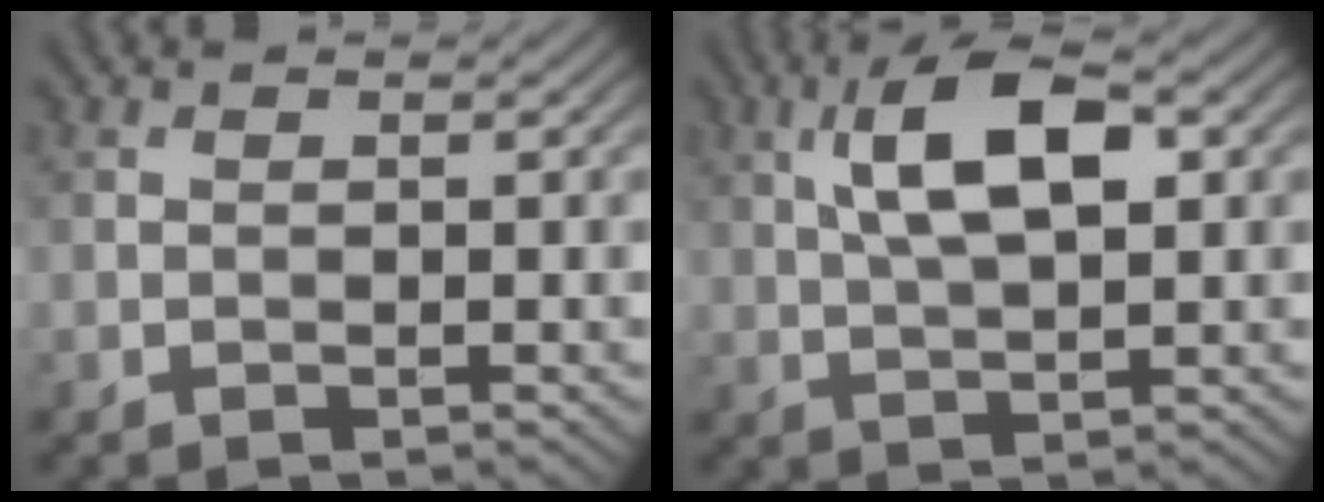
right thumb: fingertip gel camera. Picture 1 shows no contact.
{"total": 8.2, "force": [2.3, 3.1, 7.2], "torque": [-0.142, 0.014, 0.037]}